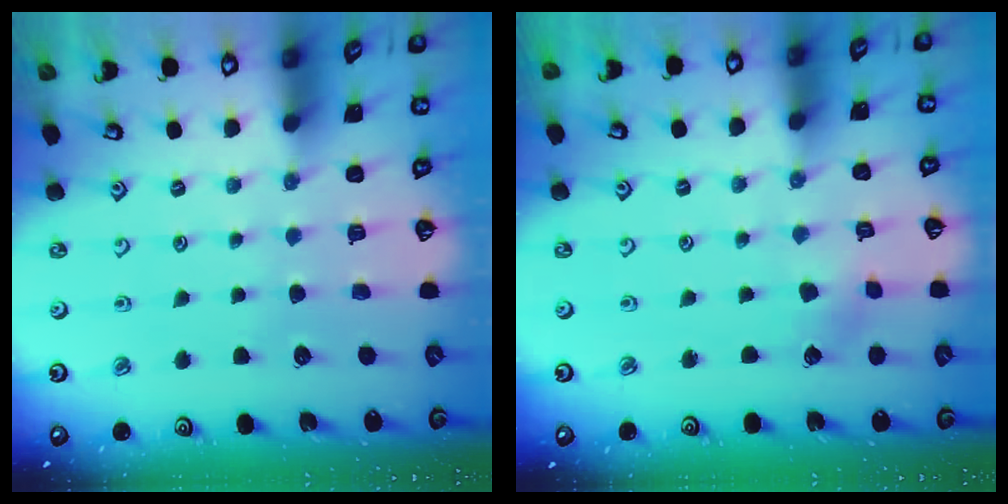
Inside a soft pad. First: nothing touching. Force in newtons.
{"total": 1.9, "press": 1.9, "slide": 0.2}